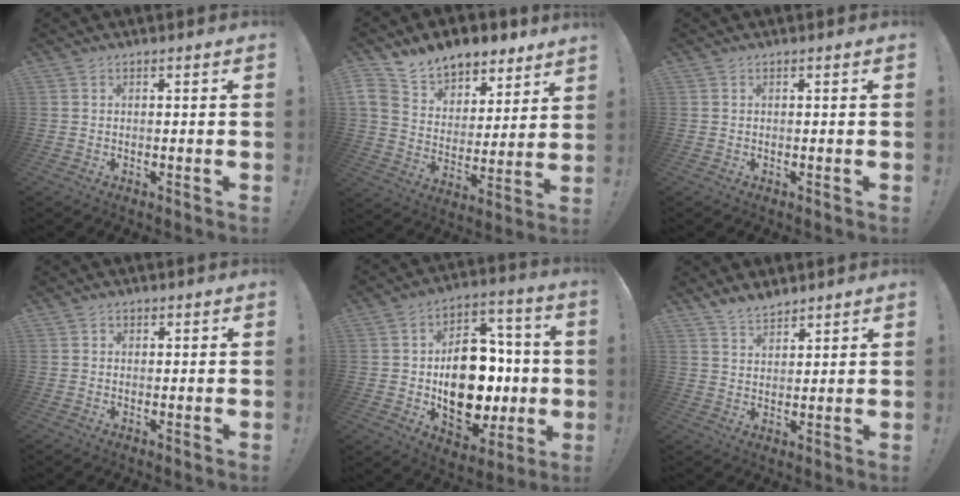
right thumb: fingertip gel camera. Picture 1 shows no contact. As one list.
[{"total": 12.7, "force": [10.2, 6.8, 3.2], "torque": [-0.064, -0.069, 0.194]}, {"total": 0.0}, {"total": 1.1, "force": [0.4, 1.0, 0.2], "torque": [0.004, -0.001, 0.005]}, {"total": 20.2, "force": [-2.2, 13.7, 14.6], "torque": [-0.232, 0.016, -0.020]}, {"total": 5.7, "force": [5.0, 2.2, 1.5], "torque": [-0.031, -0.028, 0.096]}]